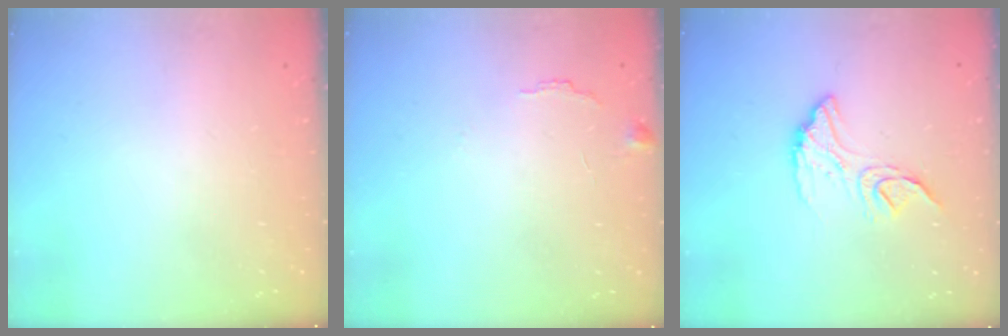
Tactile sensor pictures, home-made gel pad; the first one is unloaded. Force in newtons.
{"total": 7.0, "press": 7.0, "slide": 0.6}
{"total": 12.1, "press": 12.1, "slide": 0.7}